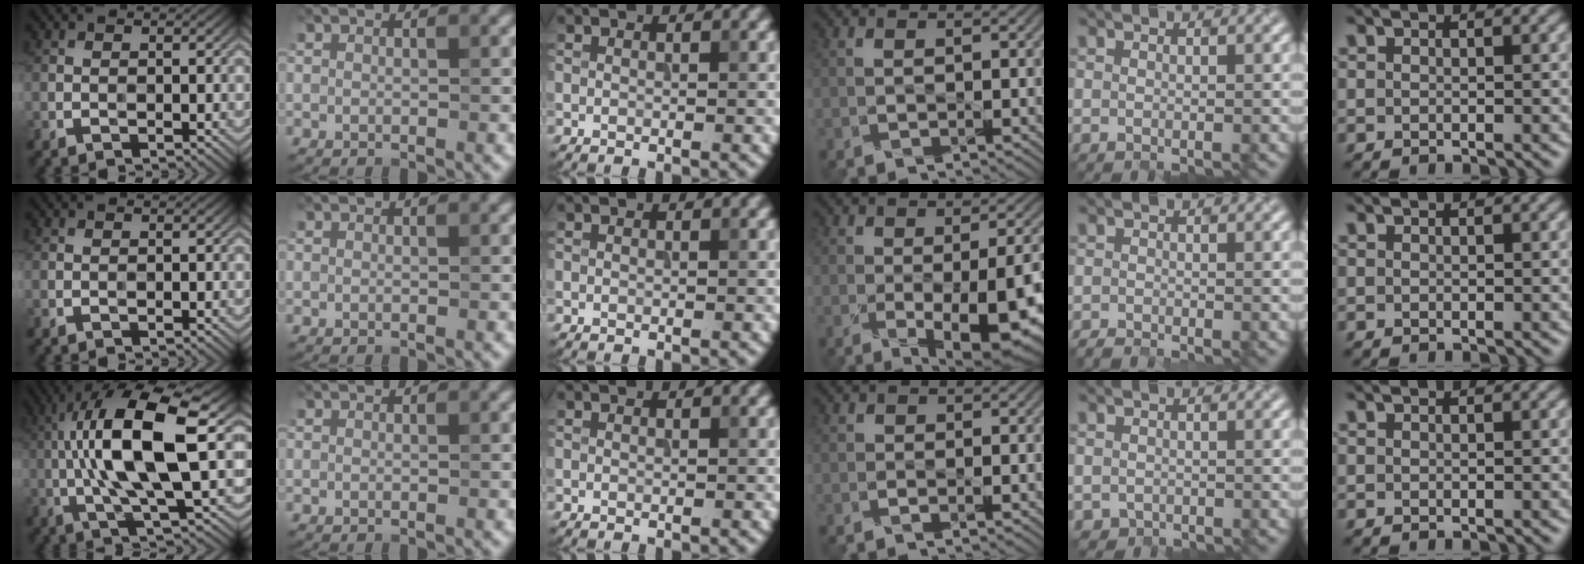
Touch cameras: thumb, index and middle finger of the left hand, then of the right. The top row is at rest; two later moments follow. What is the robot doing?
{"motion": "close", "object": "folder"}